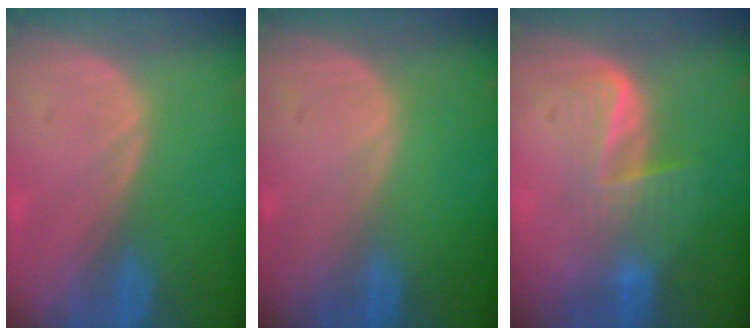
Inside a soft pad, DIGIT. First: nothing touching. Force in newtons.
{"total": 0.0}
{"total": 5.9, "press": 5.3, "slide": 2.6}